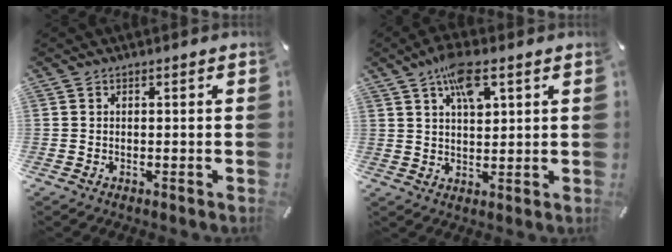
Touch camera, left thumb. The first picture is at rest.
{"total": 8.8, "force": [4.5, 3.9, 6.5], "torque": [-0.112, -0.006, 0.077]}